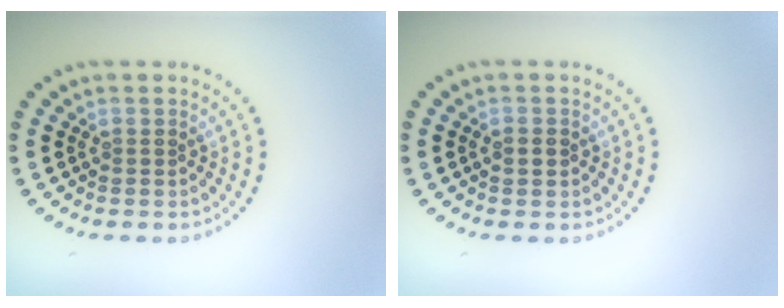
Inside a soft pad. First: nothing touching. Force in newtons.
{"total": 1.5, "press": 1.5, "slide": 0.2}